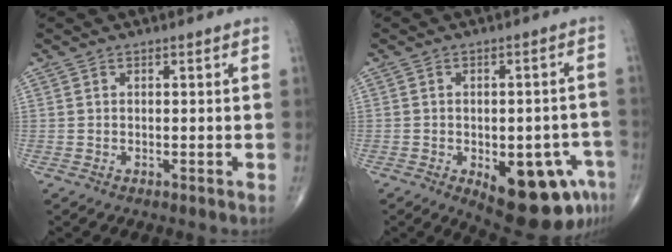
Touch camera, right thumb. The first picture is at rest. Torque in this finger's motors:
{"motor_torque": [1.63, 1.40, 0.90, -1.00, 0.30]}